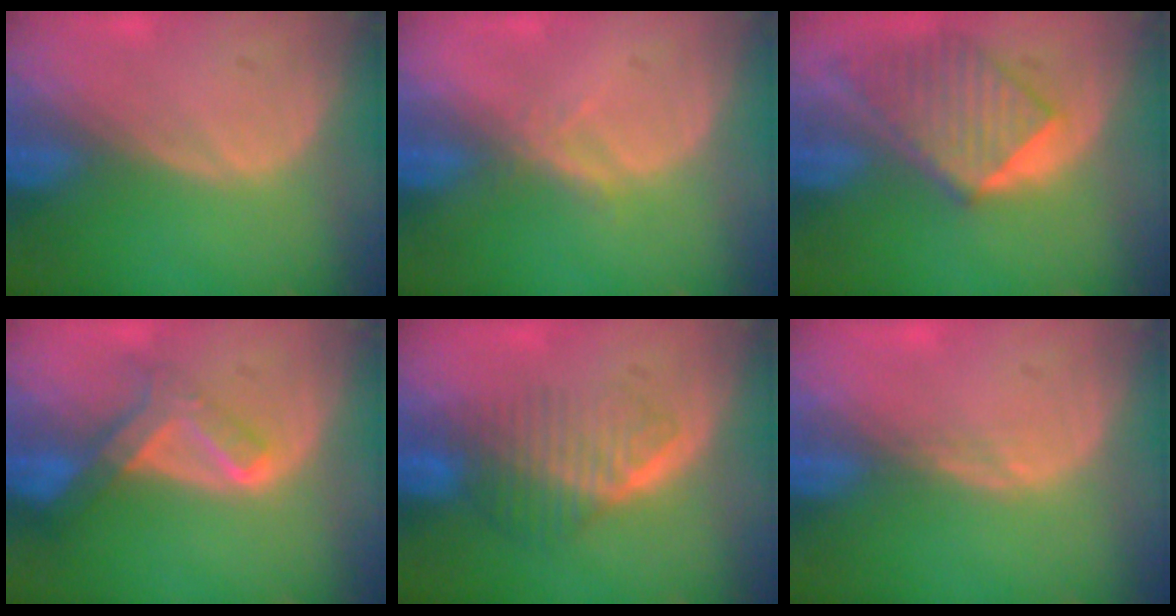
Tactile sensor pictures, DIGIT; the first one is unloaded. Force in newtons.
{"total": 1.8, "press": 1.6, "slide": 0.7}
{"total": 8.0, "press": 7.5, "slide": 2.7}
{"total": 6.7, "press": 5.8, "slide": 3.4}
{"total": 6.6, "press": 6.0, "slide": 2.8}
{"total": 1.0, "press": 0.8, "slide": 0.7}